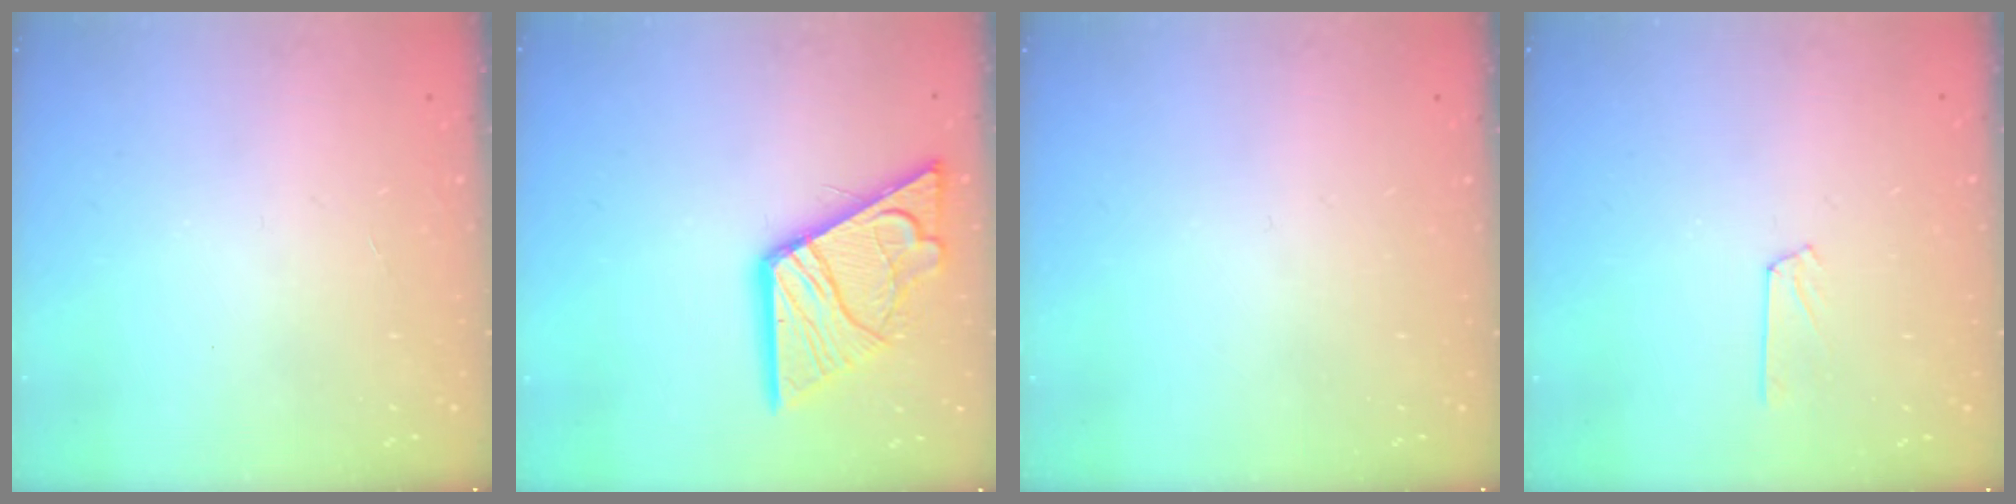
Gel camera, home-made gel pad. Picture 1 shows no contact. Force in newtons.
{"total": 17.6, "press": 17.5, "slide": 1.8}
{"total": 0.0}
{"total": 2.5, "press": 2.4, "slide": 0.3}